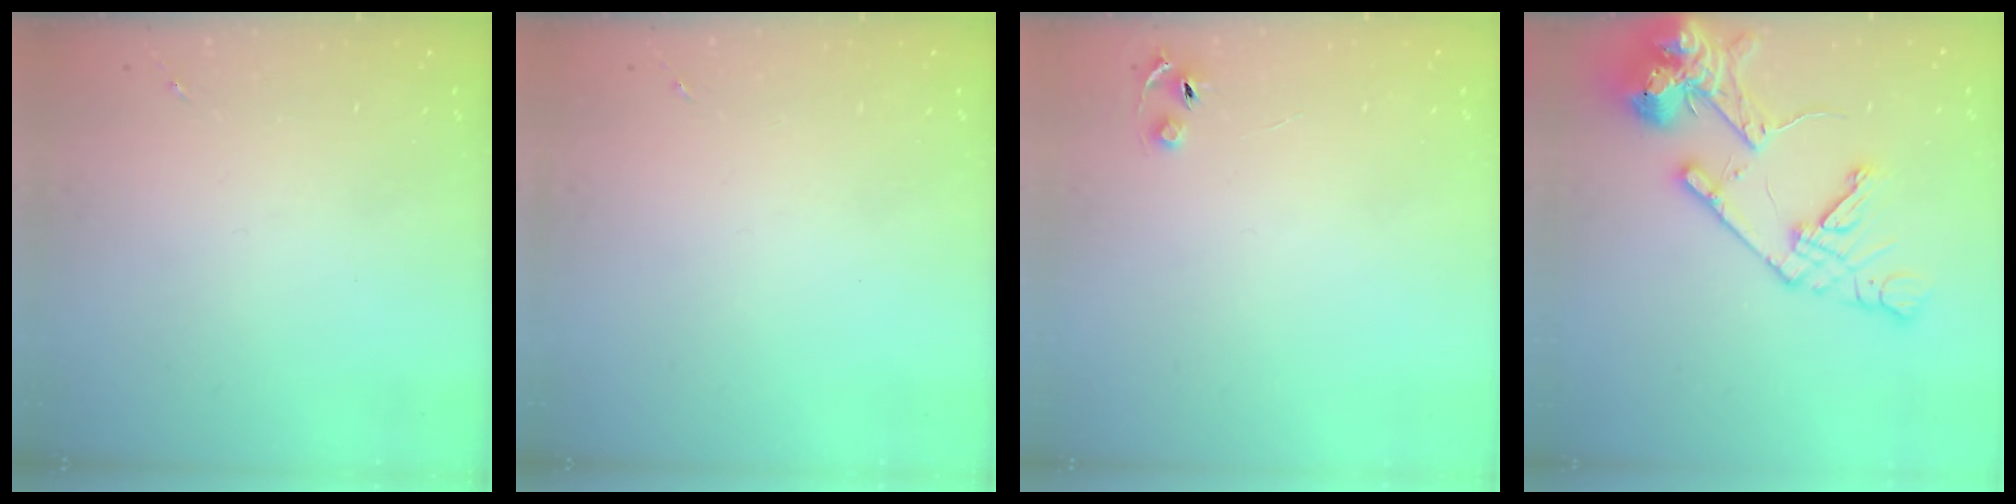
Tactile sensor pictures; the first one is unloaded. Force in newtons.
{"total": 0.0}
{"total": 4.0, "press": 3.9, "slide": 0.4}
{"total": 18.1, "press": 17.9, "slide": 2.8}